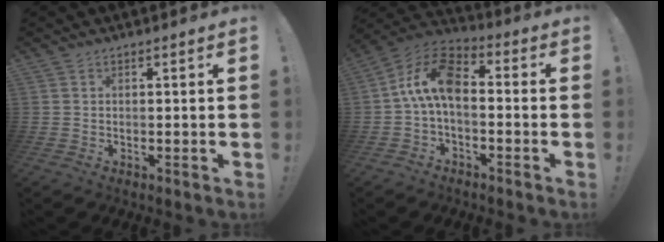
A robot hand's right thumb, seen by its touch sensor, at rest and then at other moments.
{"total": 12.3, "force": [0.4, 7.0, 10.1], "torque": [-0.187, 0.017, 0.010]}